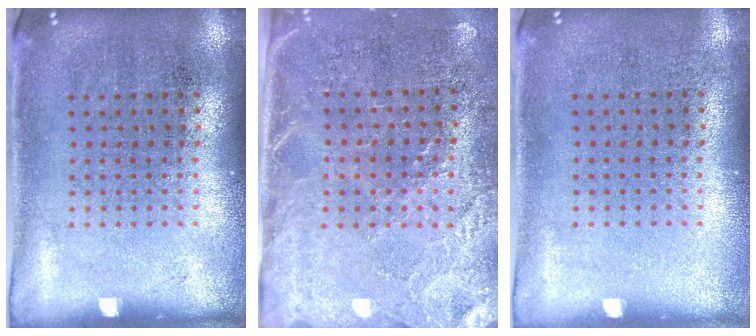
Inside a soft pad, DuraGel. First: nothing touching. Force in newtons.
{"total": 3.1, "press": 2.7, "slide": 1.5}
{"total": 0.0}